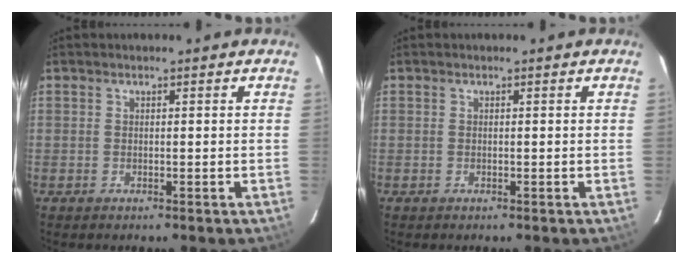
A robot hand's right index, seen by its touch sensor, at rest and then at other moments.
{"total": 0.0}